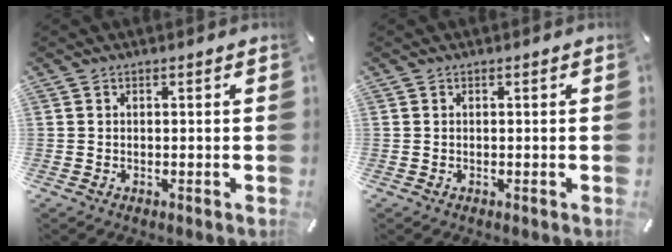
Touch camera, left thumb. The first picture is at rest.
{"total": 0.0}